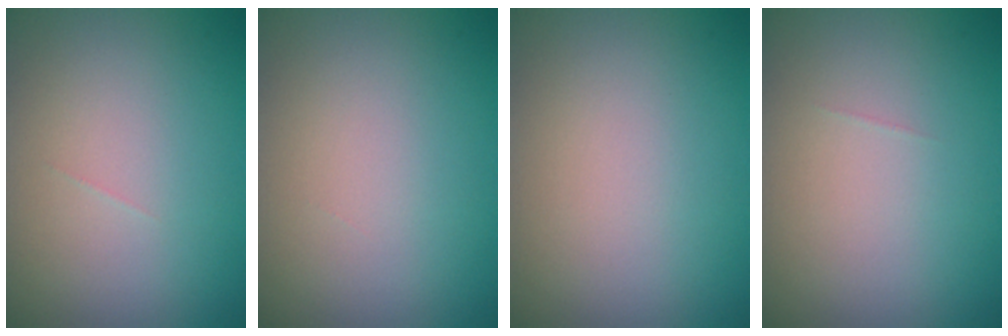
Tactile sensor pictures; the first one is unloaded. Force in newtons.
{"total": 0.0}
{"total": 0.0}
{"total": 0.0}